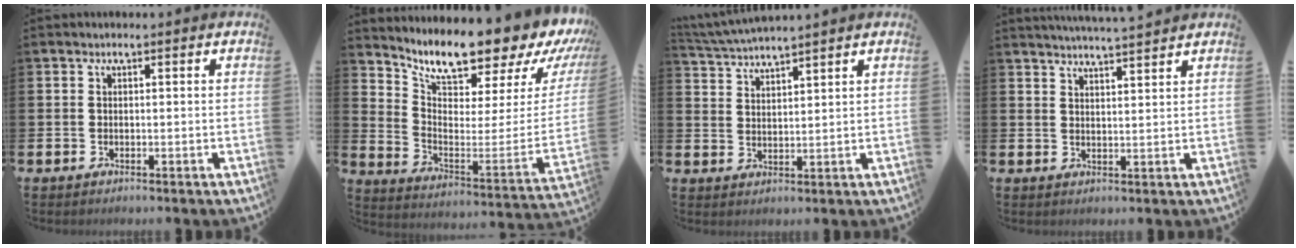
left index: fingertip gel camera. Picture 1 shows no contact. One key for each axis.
{"total": 10.1, "fx": 9.3, "fy": 2.5, "fz": 2.9, "tx": -0.063, "ty": -0.095, "tz": 0.149}
{"total": 3.9, "fx": 3.9, "fy": -0.5, "fz": 0.2, "tx": -0.018, "ty": -0.020, "tz": 0.069}
{"total": 3.8, "fx": 3.8, "fy": -0.6, "fz": 0.1, "tx": -0.003, "ty": -0.022, "tz": 0.067}